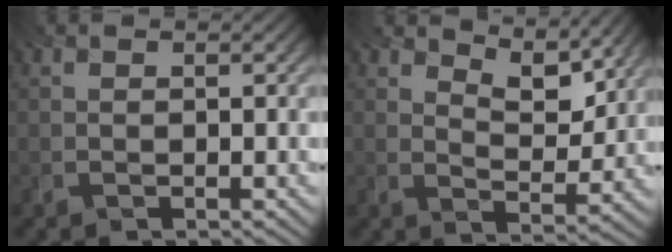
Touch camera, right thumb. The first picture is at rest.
{"total": 6.1, "force": [4.9, 2.2, 2.9], "torque": [-0.056, -0.005, 0.080]}